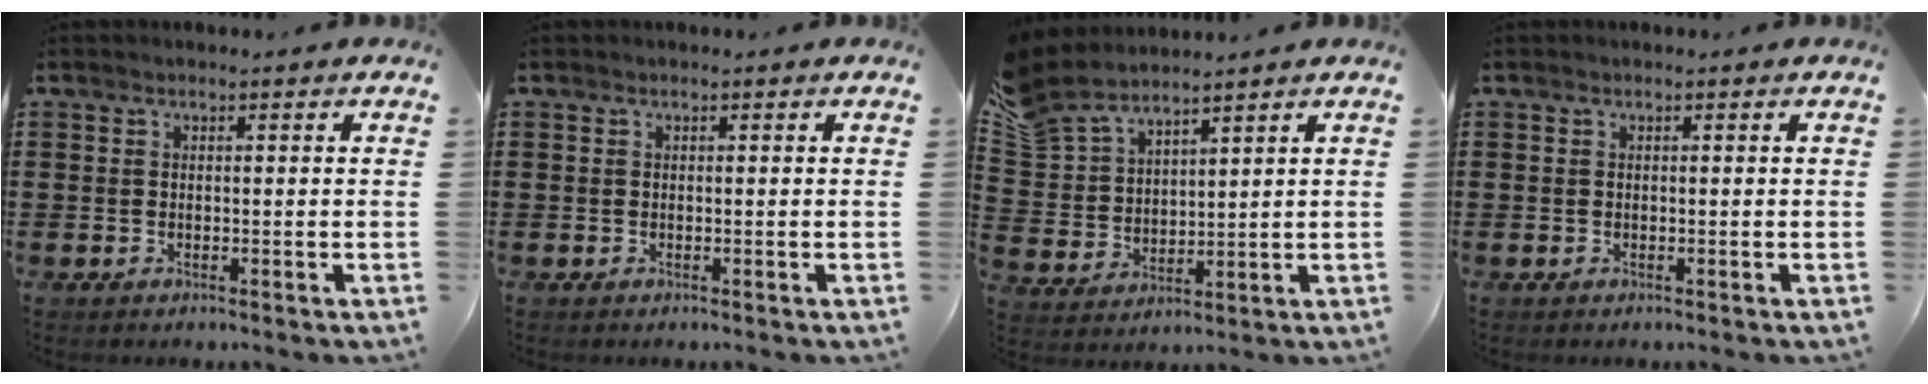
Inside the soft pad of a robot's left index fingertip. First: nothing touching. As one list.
[{"total": 0.0}, {"total": 6.4, "force": [5.7, 2.5, 1.5], "torque": [-0.060, -0.020, 0.106]}, {"total": 0.0}]